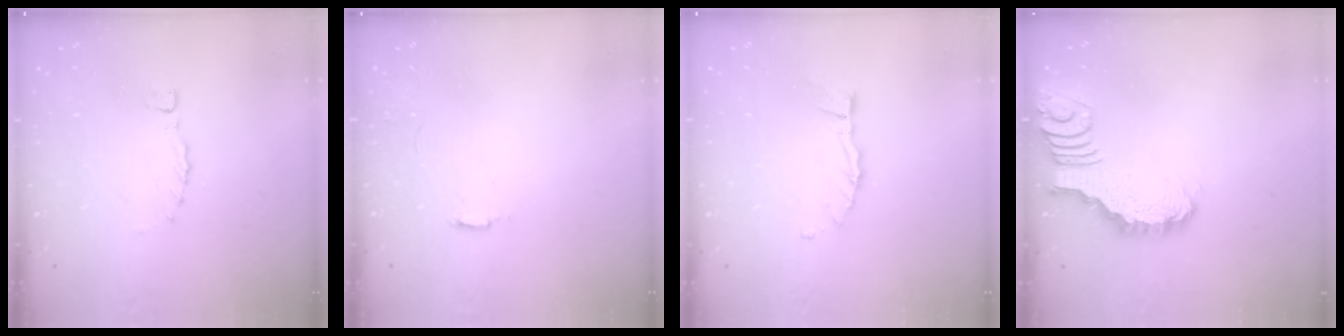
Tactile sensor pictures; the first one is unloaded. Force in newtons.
{"total": 3.8, "press": 3.8, "slide": 0.3}
{"total": 5.1, "press": 5.1, "slide": 0.4}
{"total": 3.0, "press": 3.0, "slide": 0.5}